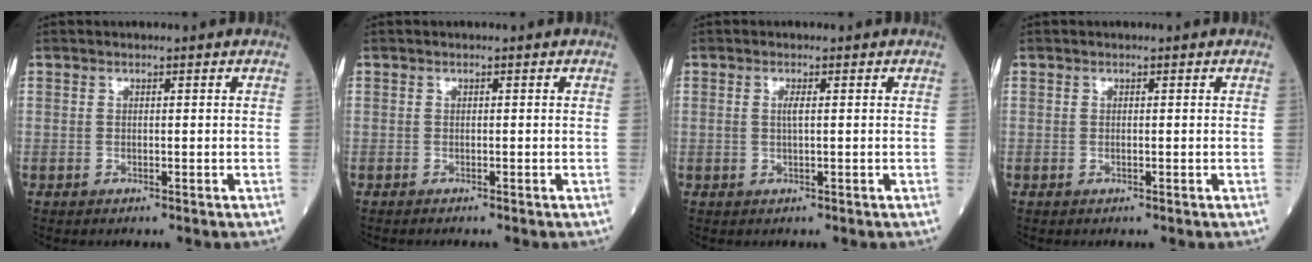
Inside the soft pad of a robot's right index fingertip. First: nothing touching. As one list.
[{"total": 0.6, "force": [-0.6, -0.1, 0.2], "torque": [-0.003, -0.001, -0.011]}, {"total": 1.2, "force": [0.2, 0.0, 1.2], "torque": [-0.029, 0.000, 0.001]}, {"total": 0.0}]